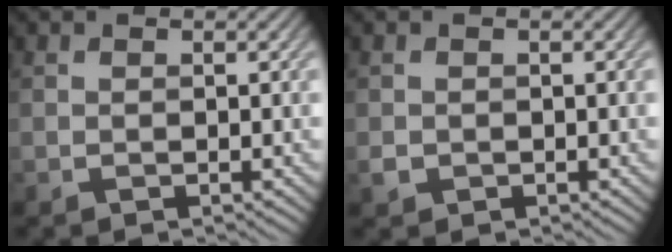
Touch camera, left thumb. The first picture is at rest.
{"total": 1.1, "force": [-0.3, 1.0, 0.4], "torque": [-0.008, -0.006, -0.007]}